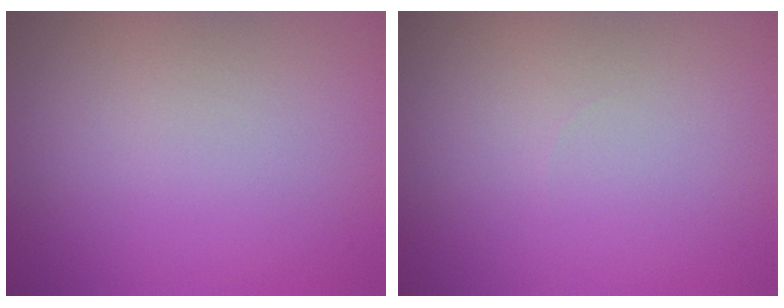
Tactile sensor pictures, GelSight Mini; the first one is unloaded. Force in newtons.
{"total": 0.0}